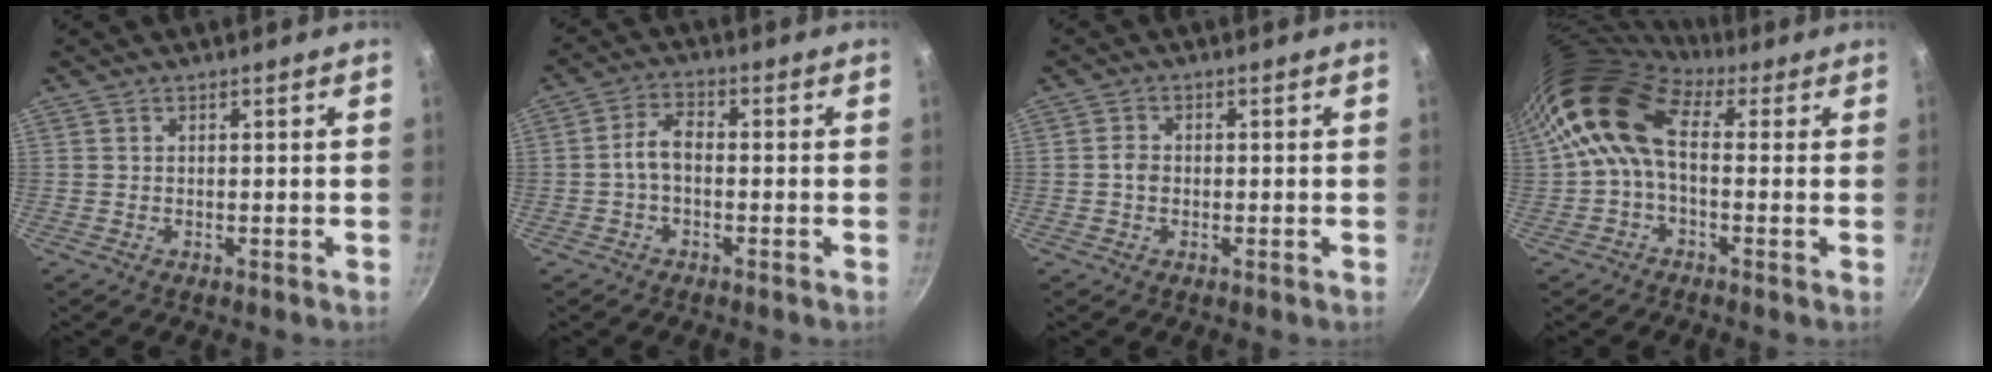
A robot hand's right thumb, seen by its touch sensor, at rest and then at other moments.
{"total": 4.6, "force": [-0.9, 2.7, 3.6], "torque": [-0.067, 0.026, -0.024]}
{"total": 2.2, "force": [-0.2, 1.8, 1.3], "torque": [-0.017, 0.007, -0.006]}
{"total": 11.7, "force": [1.8, 7.2, 9.0], "torque": [-0.164, 0.022, 0.012]}